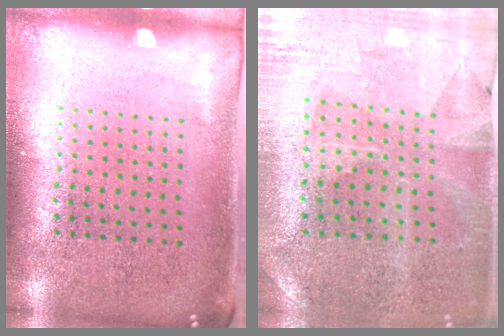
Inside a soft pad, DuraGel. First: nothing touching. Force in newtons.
{"total": 0.7, "press": 0.6, "slide": 0.3}